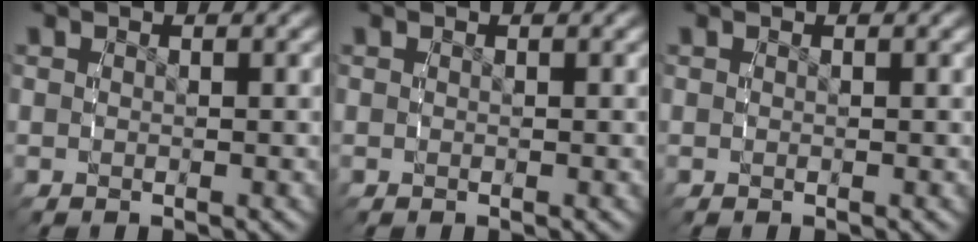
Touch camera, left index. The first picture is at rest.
{"total": 0.0}
{"total": 0.0}